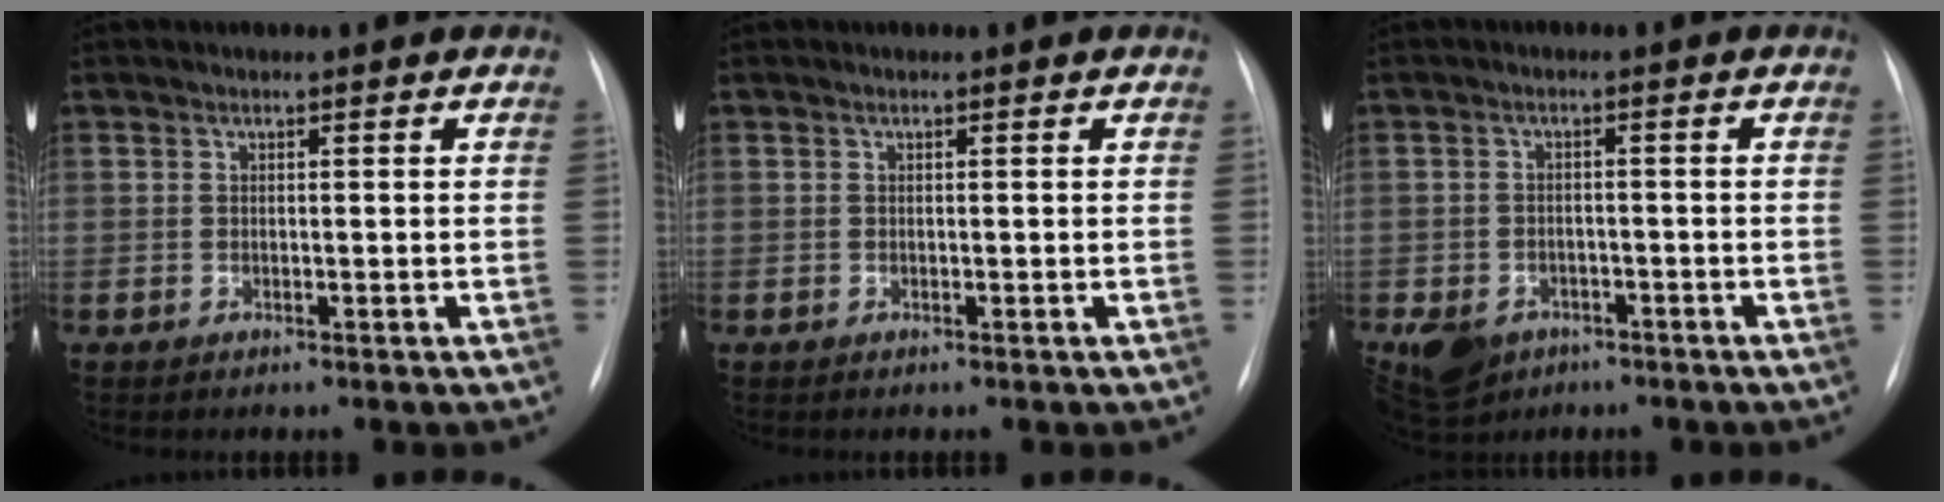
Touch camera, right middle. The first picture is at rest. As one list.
[{"total": 0.0}, {"total": 8.3, "force": [-4.9, 6.1, 2.9], "torque": [-0.062, 0.003, -0.071]}]